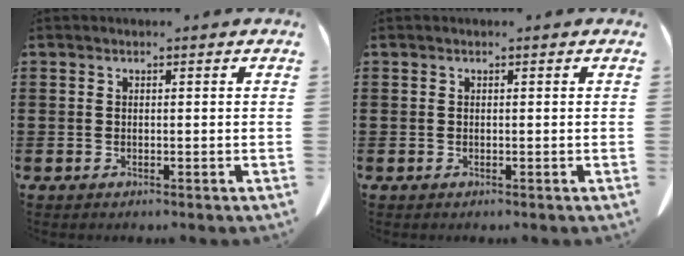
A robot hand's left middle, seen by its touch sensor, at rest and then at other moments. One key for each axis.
{"total": 0.0}